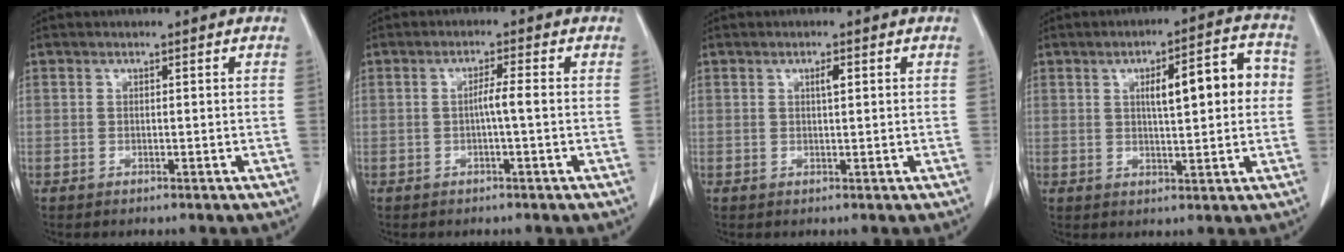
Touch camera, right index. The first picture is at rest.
{"total": 2.4, "force": [-0.3, -0.3, 2.4], "torque": [-0.040, 0.002, -0.006]}
{"total": 1.4, "force": [0.5, 0.2, 1.2], "torque": [-0.022, 0.001, 0.008]}
{"total": 10.1, "force": [1.6, 2.3, 9.7], "torque": [-0.137, 0.028, 0.025]}